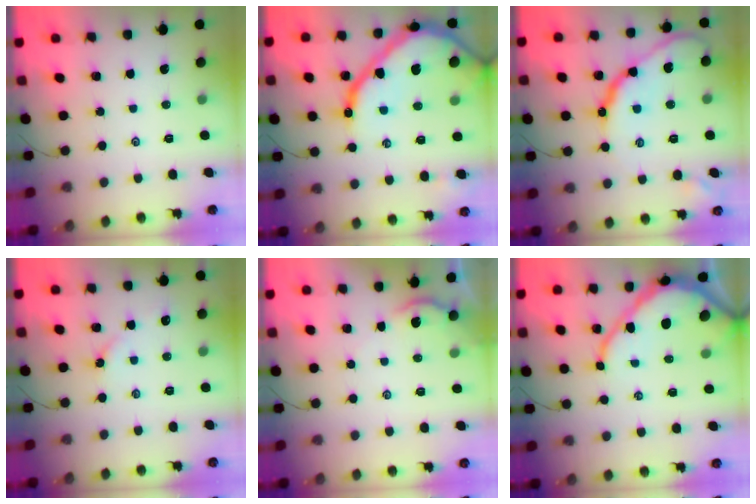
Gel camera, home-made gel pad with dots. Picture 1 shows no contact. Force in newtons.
{"total": 21.7, "press": 21.6, "slide": 1.9}
{"total": 14.2, "press": 14.2, "slide": 0.9}
{"total": 3.3, "press": 3.2, "slide": 0.6}
{"total": 2.3, "press": 2.2, "slide": 0.4}
{"total": 11.7, "press": 11.7, "slide": 1.0}